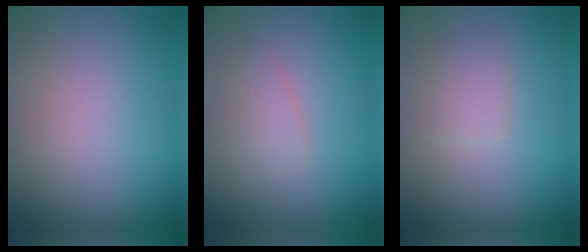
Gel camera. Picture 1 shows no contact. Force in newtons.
{"total": 2.1, "press": 2.1, "slide": 0.0}
{"total": 1.9, "press": 1.9, "slide": 0.0}